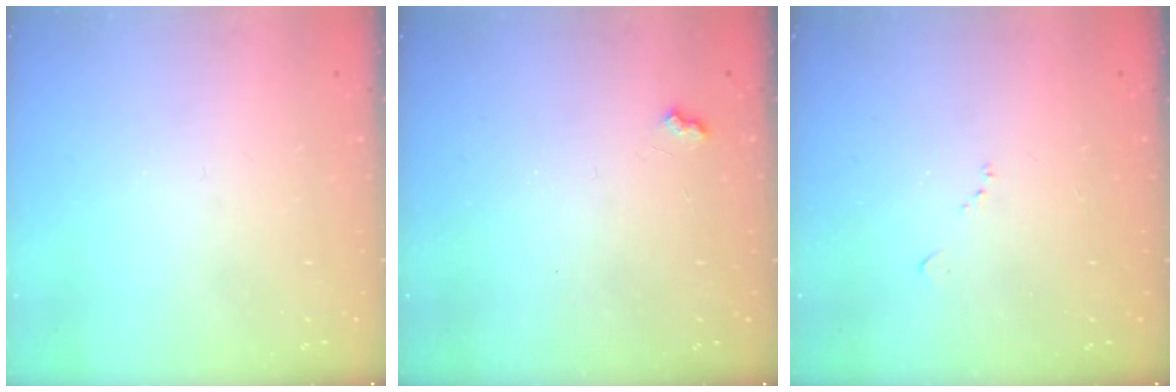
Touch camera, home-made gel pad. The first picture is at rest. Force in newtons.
{"total": 4.4, "press": 4.4, "slide": 0.6}
{"total": 5.8, "press": 5.7, "slide": 0.7}